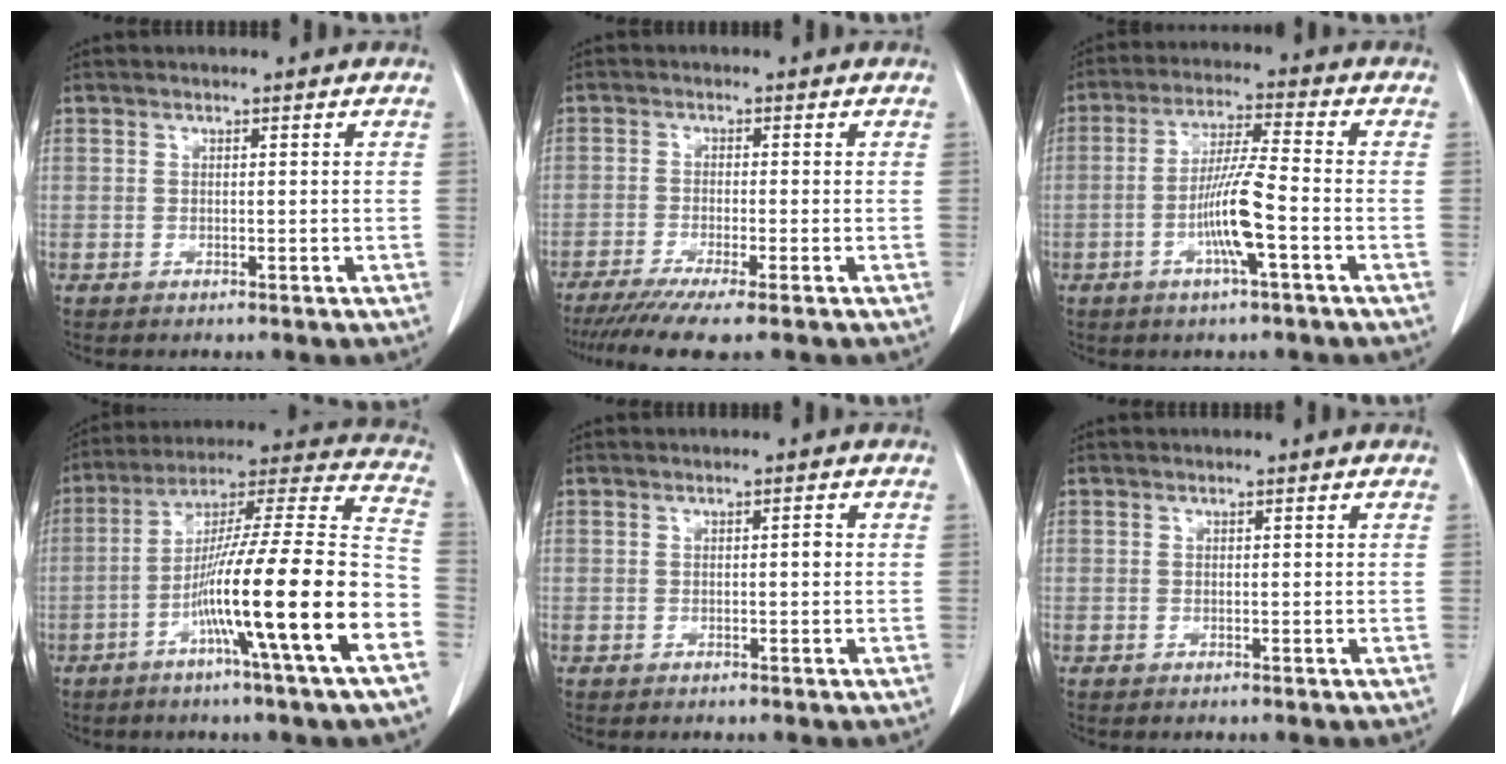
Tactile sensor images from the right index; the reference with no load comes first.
{"total": 7.8, "force": [-5.9, -0.3, 5.1], "torque": [-0.076, -0.017, -0.094]}
{"total": 8.5, "force": [-2.6, -0.1, 8.1], "torque": [-0.158, -0.002, -0.053]}
{"total": 21.7, "force": [-8.1, -0.9, 20.1], "torque": [-0.296, -0.009, -0.145]}
{"total": 0.9, "force": [0.0, 0.3, 0.9], "torque": [-0.010, 0.002, 0.000]}
{"total": 0.0}